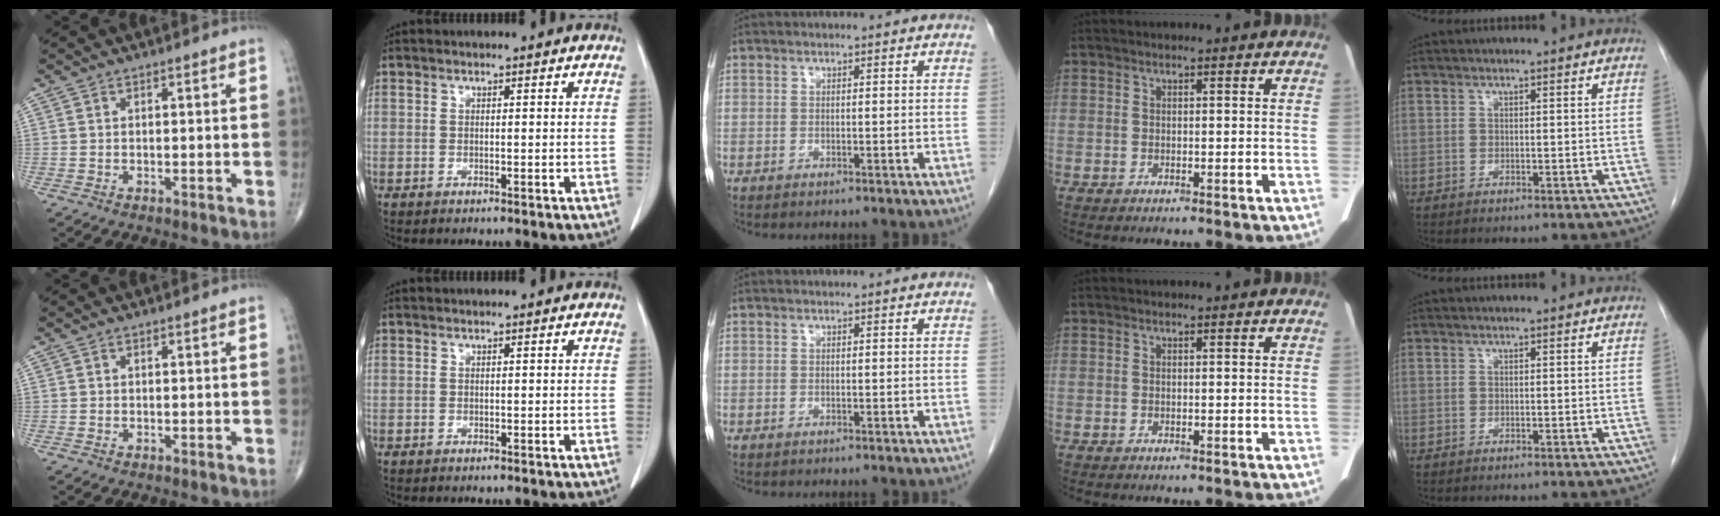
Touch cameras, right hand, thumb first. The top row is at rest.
{}